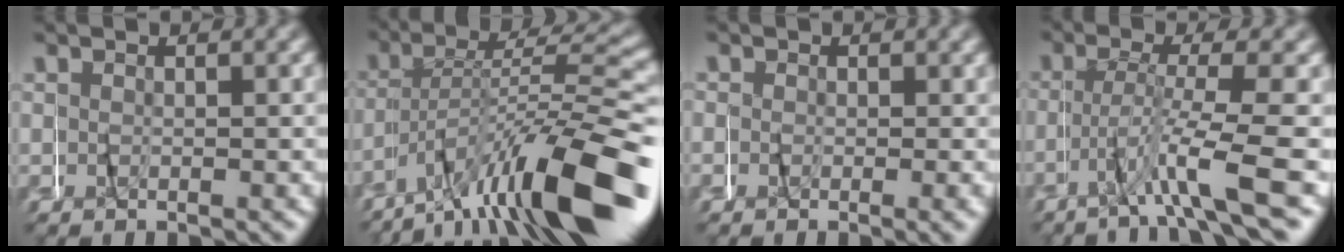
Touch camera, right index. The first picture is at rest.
{"total": 10.9, "force": [-6.8, 2.8, 8.1], "torque": [-0.127, -0.002, -0.102]}
{"total": 0.7, "force": [0.1, 0.6, 0.2], "torque": [0.001, -0.004, 0.000]}
{"total": 4.4, "force": [-2.6, -0.5, 3.6], "torque": [-0.073, 0.003, -0.046]}